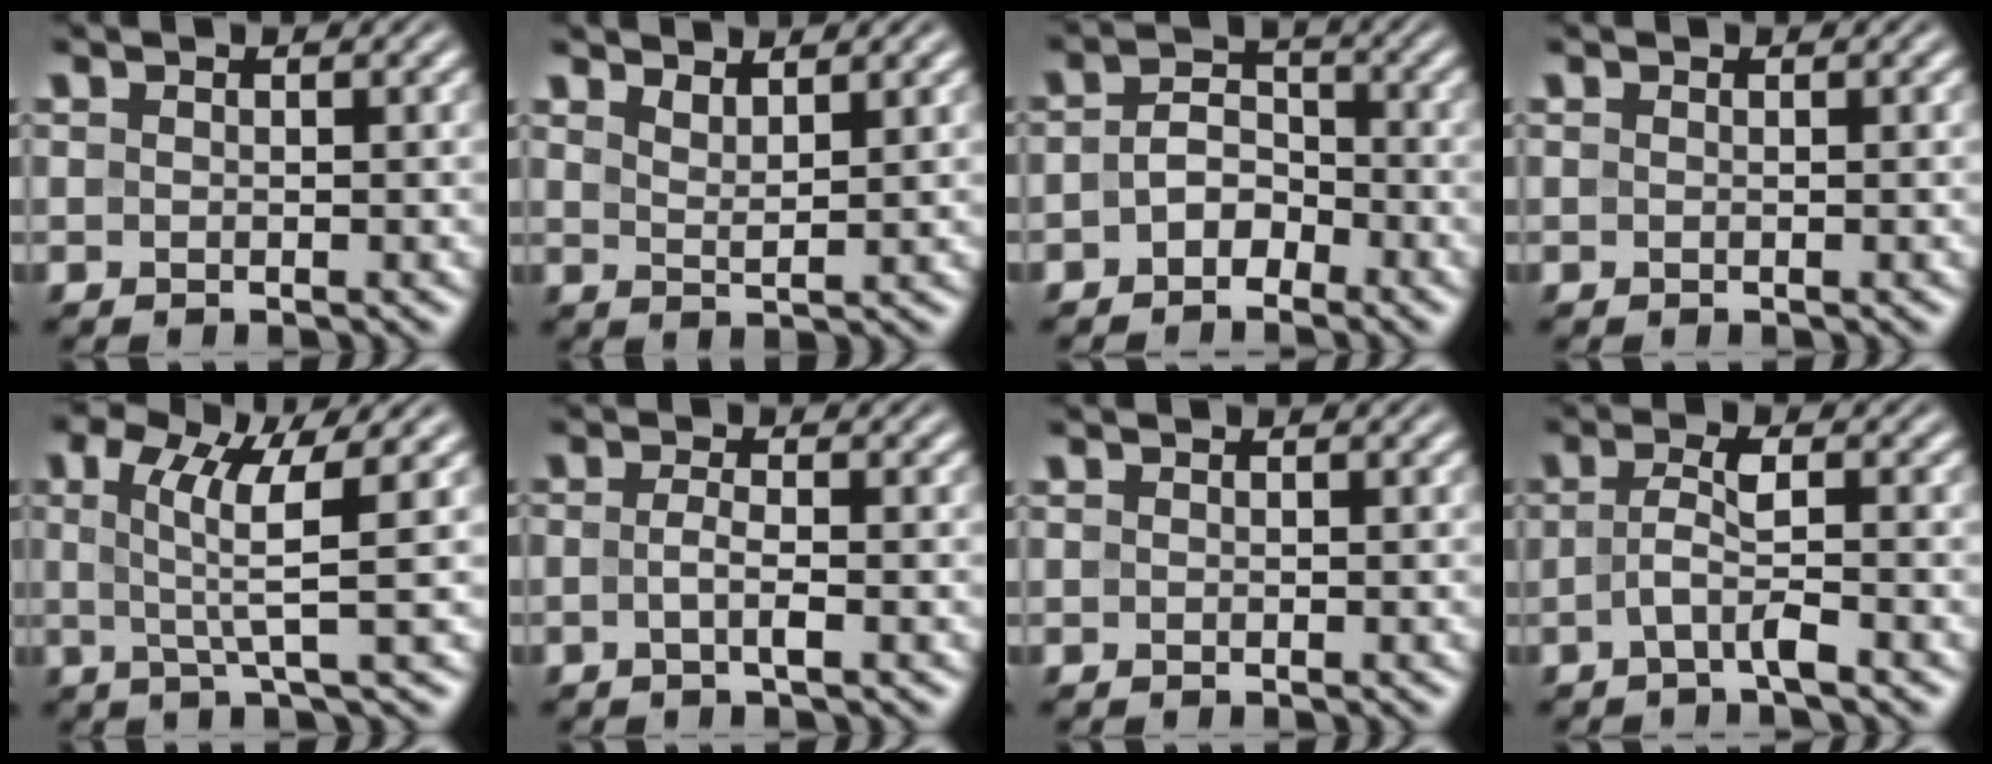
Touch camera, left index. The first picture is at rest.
{"total": 2.1, "force": [1.8, 0.4, 1.1], "torque": [-0.014, 0.000, 0.032]}
{"total": 2.7, "force": [-1.4, 1.9, 1.4], "torque": [-0.022, 0.011, -0.032]}
{"total": 0.0}
{"total": 5.3, "force": [1.2, 1.2, 5.0], "torque": [-0.094, 0.009, 0.018]}
{"total": 1.7, "force": [-0.4, 0.3, 1.6], "torque": [-0.034, 0.002, -0.012]}
{"total": 0.0}
{"total": 2.6, "force": [-0.7, 0.4, 2.4], "torque": [-0.047, 0.008, -0.020]}